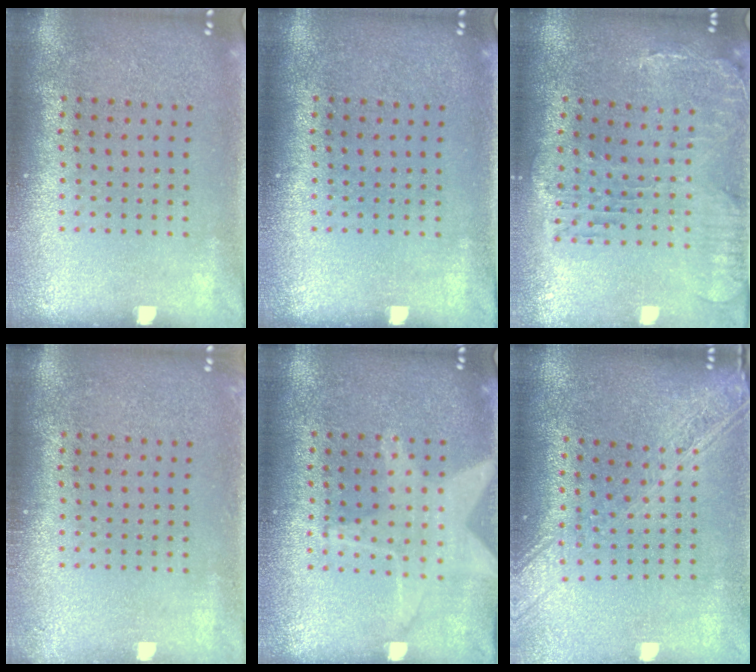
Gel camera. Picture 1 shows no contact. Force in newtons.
{"total": 0.0}
{"total": 0.7, "press": 0.6, "slide": 0.2}
{"total": 0.6, "press": 0.6, "slide": 0.0}
{"total": 1.4, "press": 1.3, "slide": 0.3}
{"total": 2.2, "press": 1.9, "slide": 1.2}